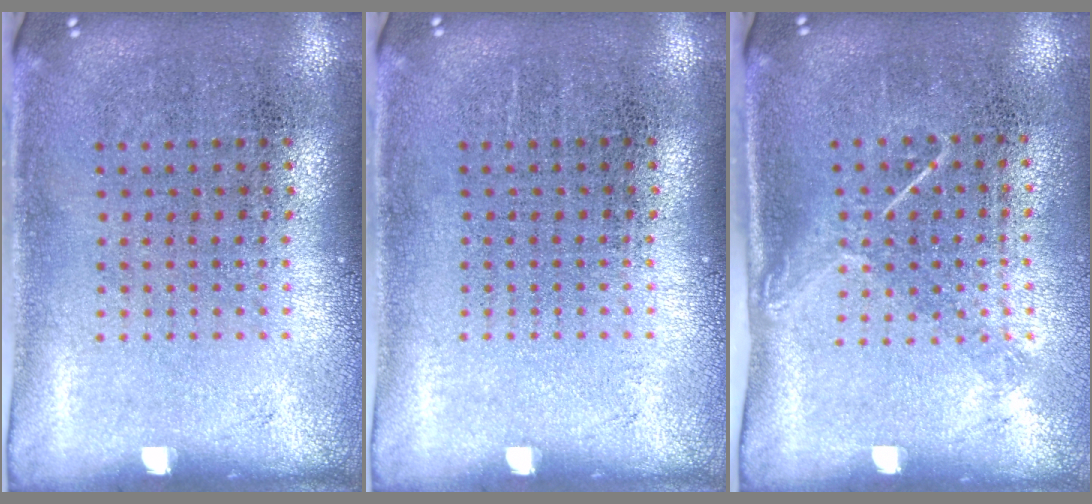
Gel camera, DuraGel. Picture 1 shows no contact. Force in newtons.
{"total": 0.0}
{"total": 1.3, "press": 1.0, "slide": 0.9}